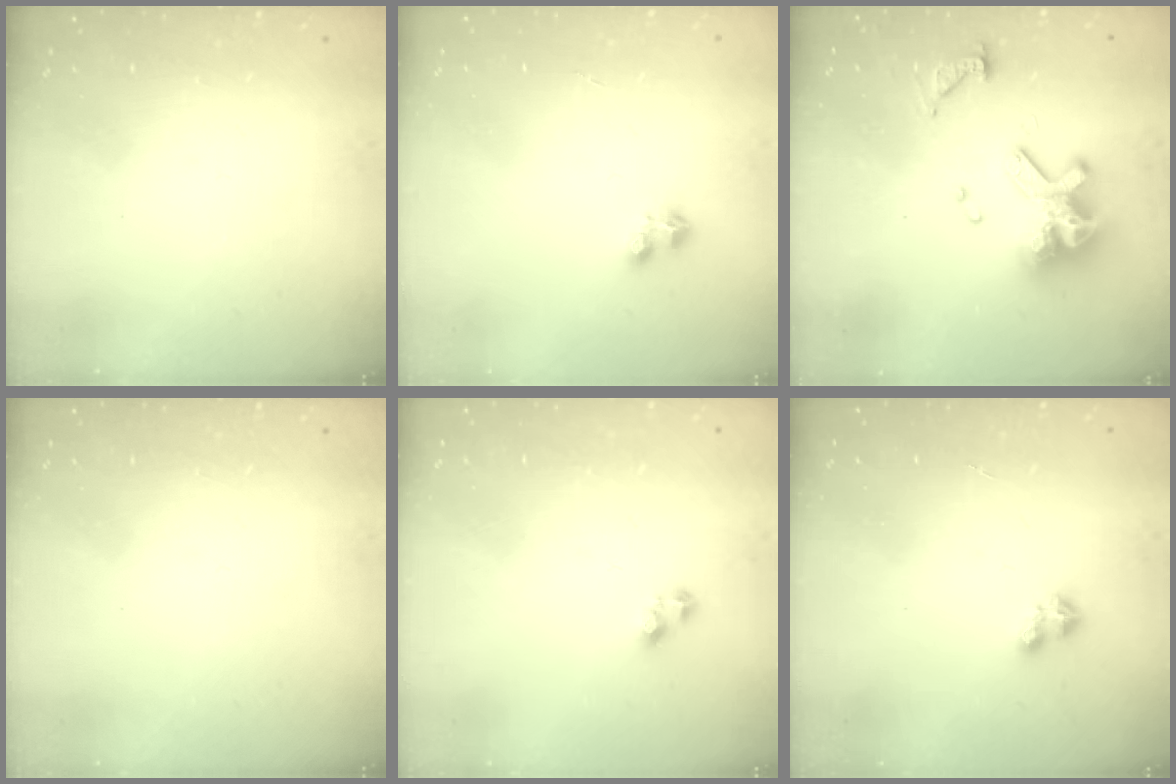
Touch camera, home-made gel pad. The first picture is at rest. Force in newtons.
{"total": 3.1, "press": 3.1, "slide": 0.5}
{"total": 12.9, "press": 12.8, "slide": 1.4}
{"total": 0.0}
{"total": 2.7, "press": 2.7, "slide": 0.4}
{"total": 1.9, "press": 1.9, "slide": 0.4}